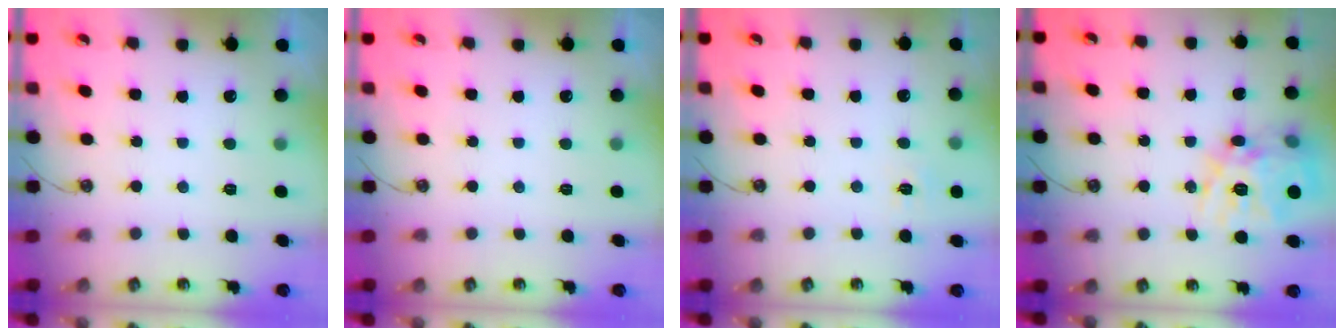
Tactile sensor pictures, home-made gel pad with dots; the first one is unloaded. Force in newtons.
{"total": 0.0}
{"total": 5.5, "press": 5.4, "slide": 0.7}
{"total": 20.2, "press": 20.0, "slide": 2.8}